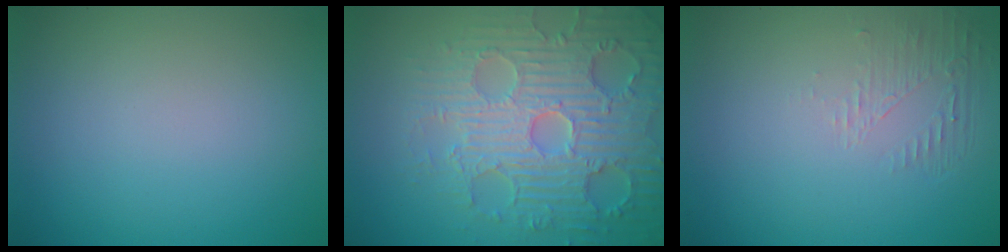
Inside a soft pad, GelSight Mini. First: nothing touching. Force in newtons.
{"total": 7.5, "press": 6.1, "slide": 4.3}
{"total": 1.3, "press": 0.0, "slide": 1.3}